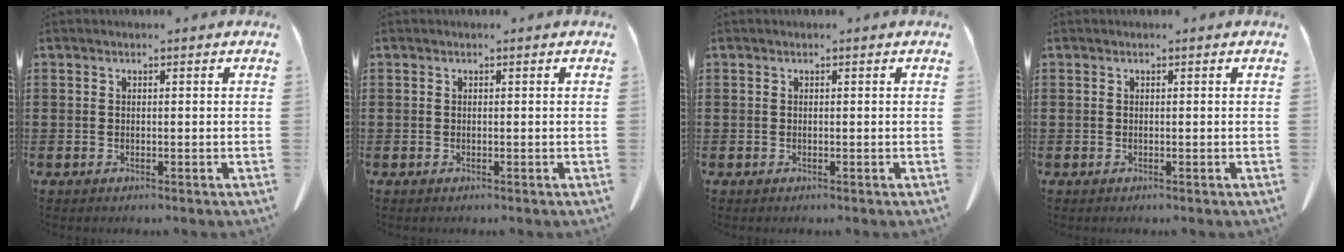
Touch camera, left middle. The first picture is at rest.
{"total": 0.0}
{"total": 0.0}
{"total": 0.0}